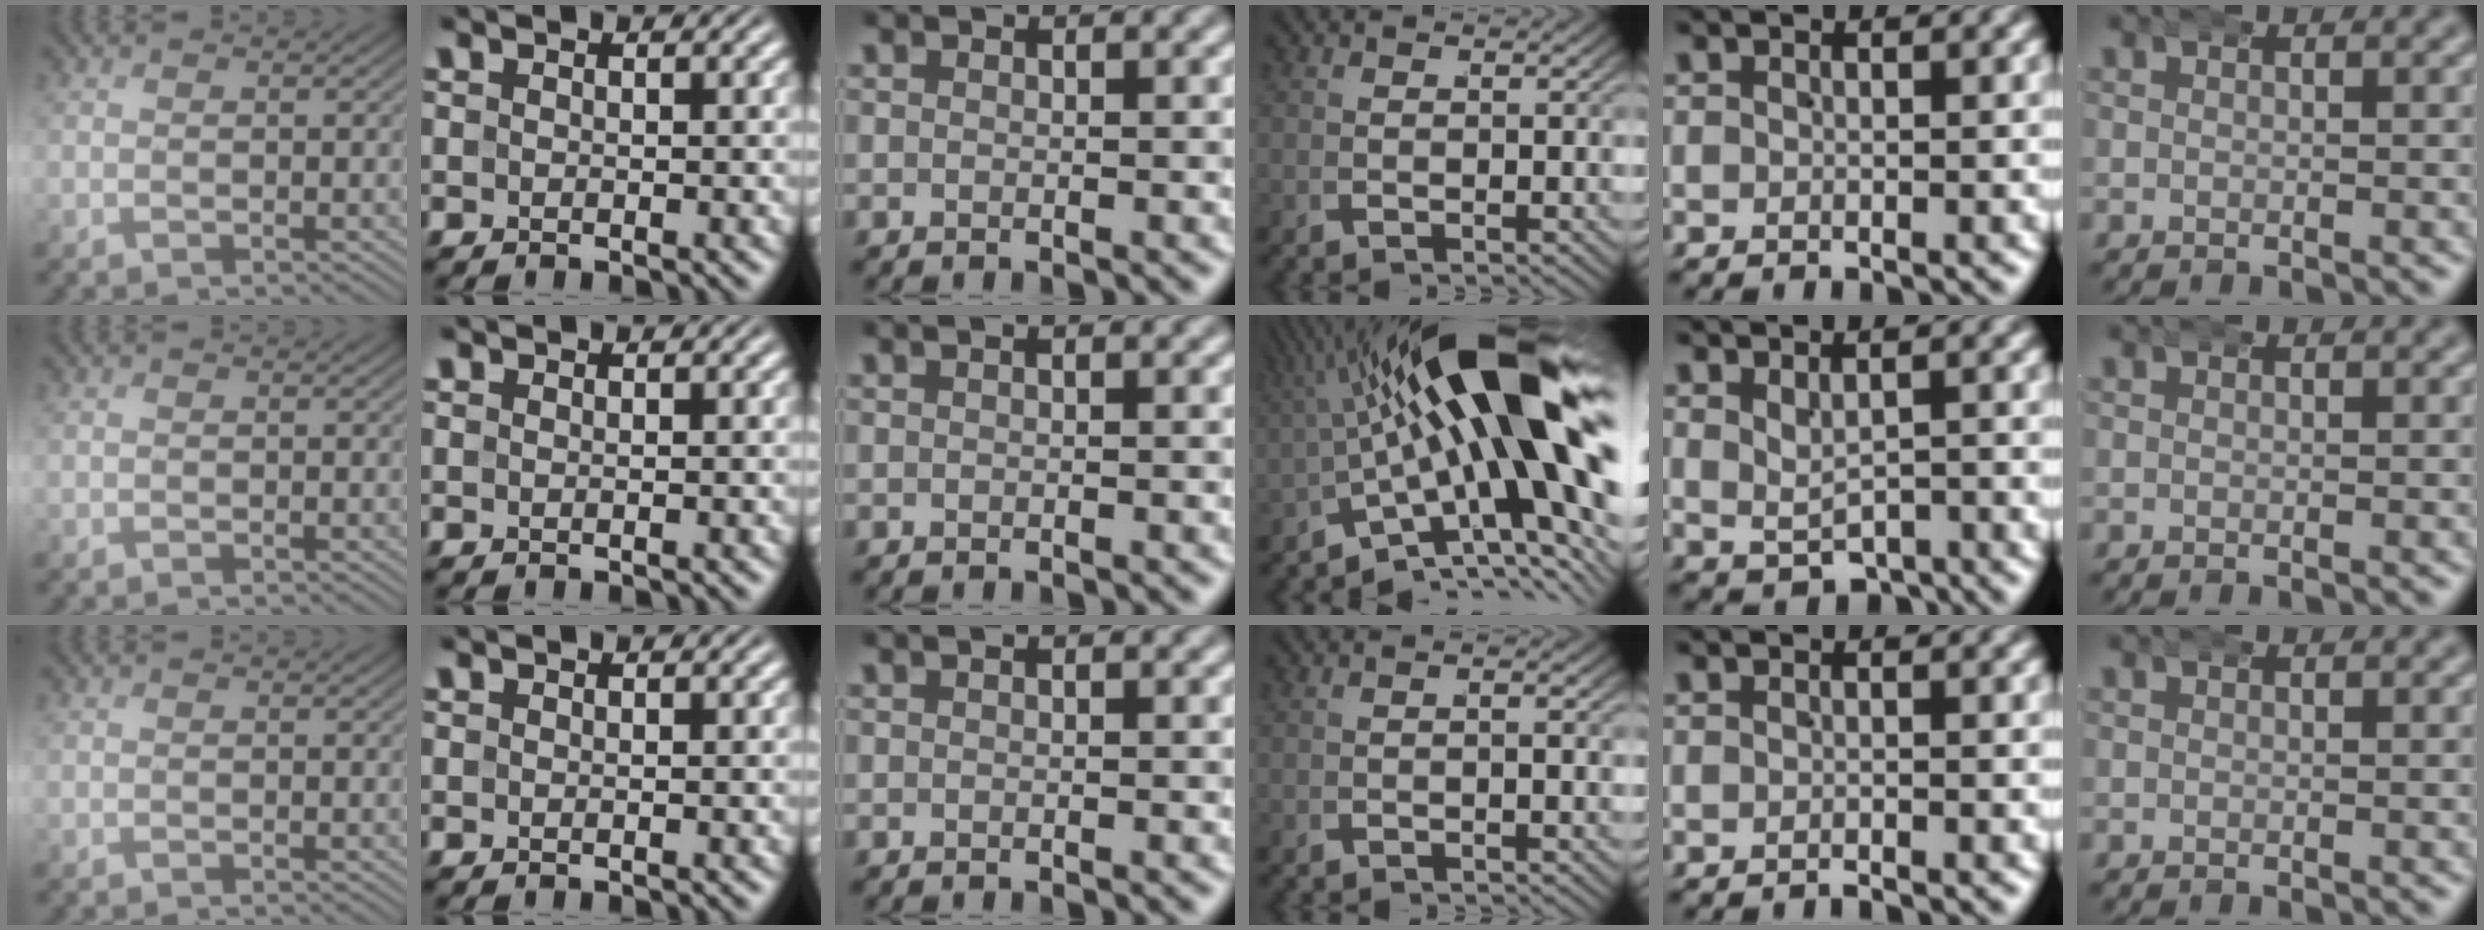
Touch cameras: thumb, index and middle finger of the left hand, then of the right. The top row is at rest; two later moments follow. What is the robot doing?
{"motion": "wrap", "object": "aluminum foil"}